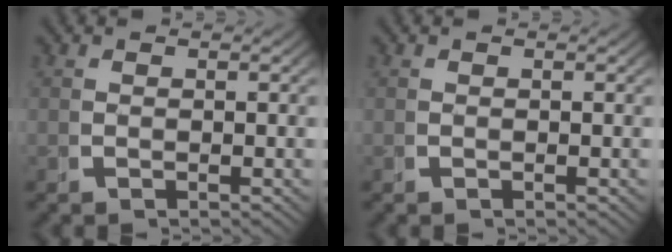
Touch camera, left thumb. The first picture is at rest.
{"total": 0.0}